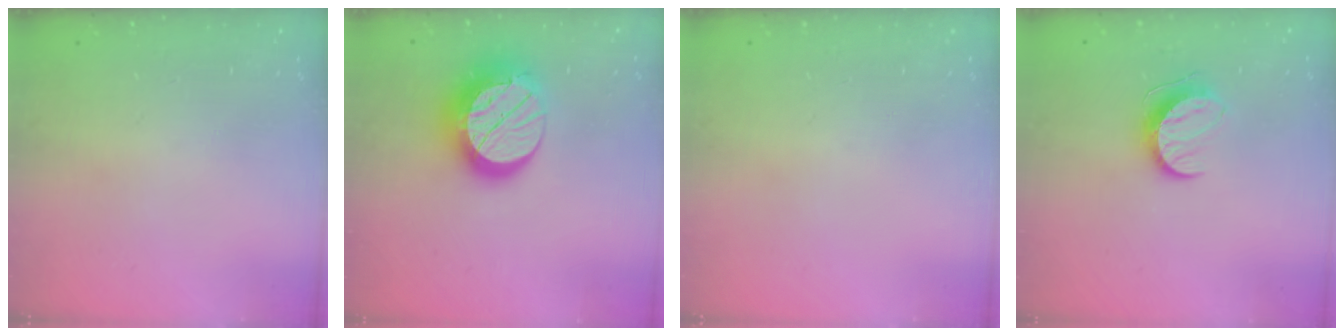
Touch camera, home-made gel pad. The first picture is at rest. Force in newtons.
{"total": 16.5, "press": 16.5, "slide": 0.9}
{"total": 0.0}
{"total": 10.0, "press": 10.0, "slide": 0.3}